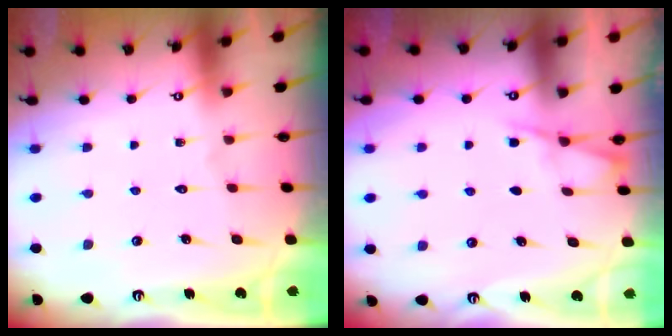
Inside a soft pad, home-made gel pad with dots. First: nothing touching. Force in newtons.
{"total": 2.2, "press": 2.1, "slide": 0.4}